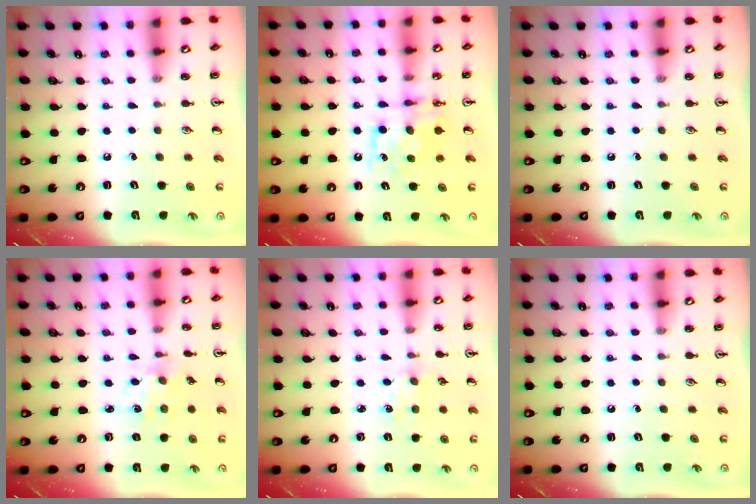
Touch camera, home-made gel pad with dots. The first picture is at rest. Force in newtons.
{"total": 8.1, "press": 8.1, "slide": 0.3}
{"total": 0.0}
{"total": 2.0, "press": 2.0, "slide": 0.5}
{"total": 0.7, "press": 0.7, "slide": 0.2}
{"total": 0.0}